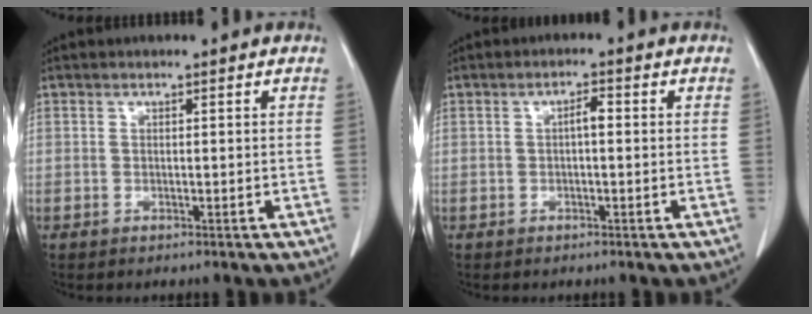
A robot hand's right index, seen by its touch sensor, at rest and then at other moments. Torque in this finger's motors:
{"motor_torque": [0.38, -0.22, 0.22, 0.05]}